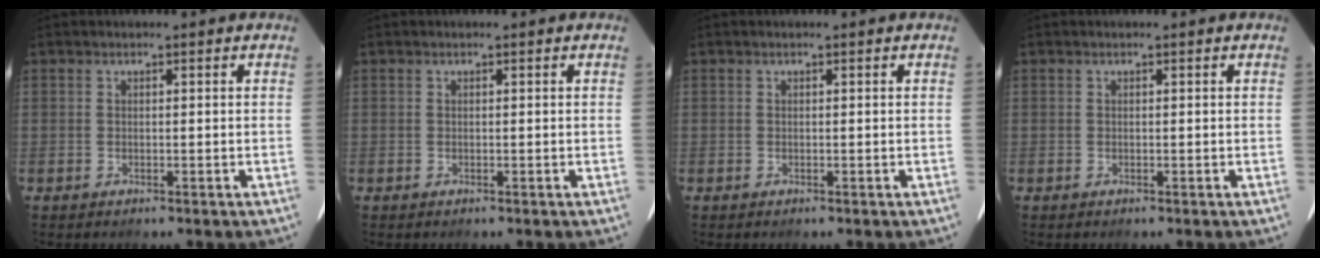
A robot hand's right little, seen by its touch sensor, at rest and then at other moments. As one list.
[{"total": 0.0}, {"total": 0.0}, {"total": 0.0}]